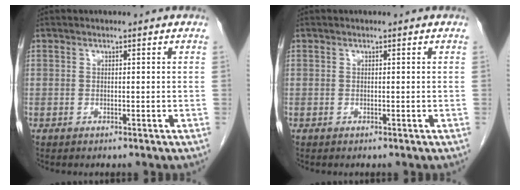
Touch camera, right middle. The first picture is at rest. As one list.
[{"total": 0.0}]